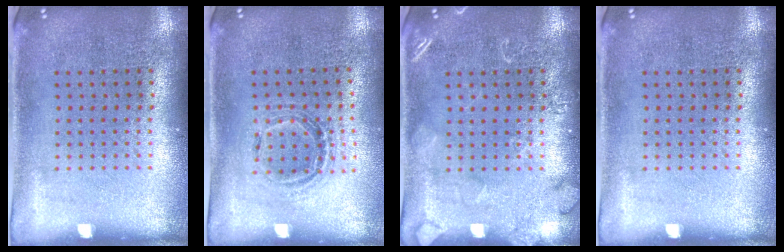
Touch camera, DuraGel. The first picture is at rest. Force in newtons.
{"total": 1.0, "press": 1.0, "slide": 0.2}
{"total": 2.0, "press": 2.0, "slide": 0.2}
{"total": 0.0}